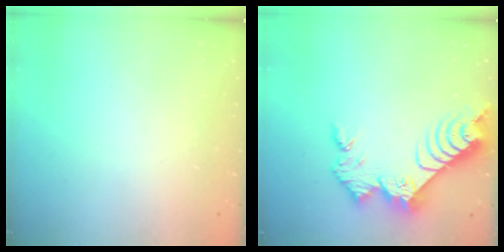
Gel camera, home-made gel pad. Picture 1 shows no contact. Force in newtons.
{"total": 10.9, "press": 10.9, "slide": 1.2}